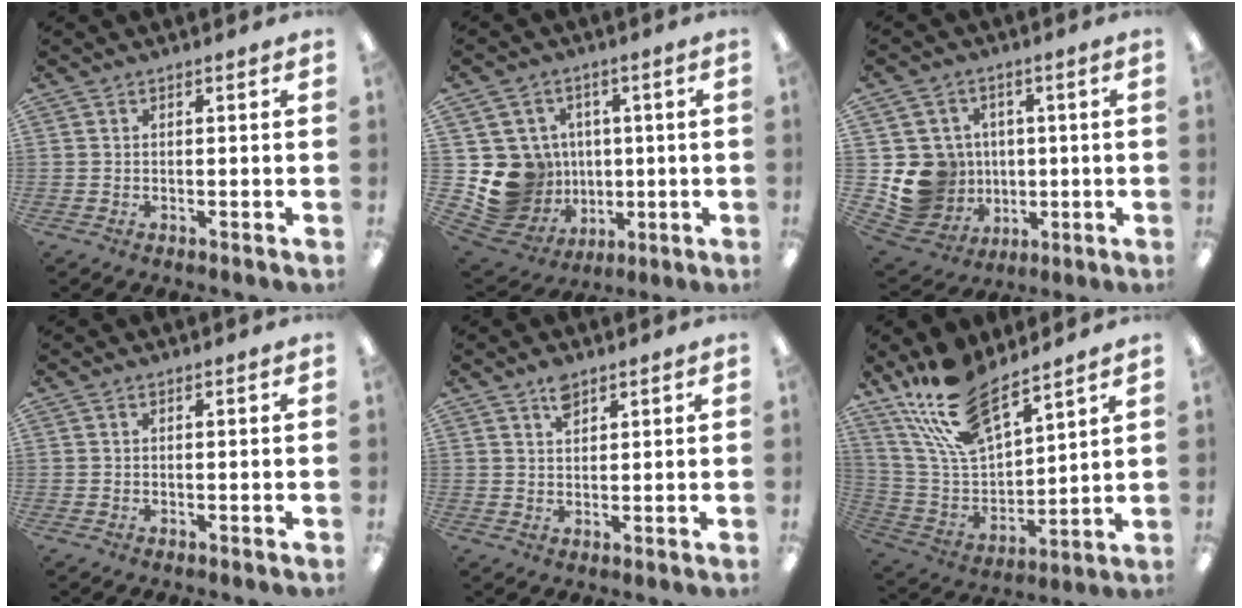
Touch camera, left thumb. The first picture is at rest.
{"total": 13.7, "force": [0.0, 13.3, 3.4], "torque": [-0.099, -0.008, 0.029]}
{"total": 12.3, "force": [-0.3, 11.9, 2.9], "torque": [-0.089, 0.005, 0.013]}
{"total": 0.0}
{"total": 3.7, "force": [2.7, 1.8, 1.8], "torque": [-0.026, -0.006, 0.047]}
{"total": 18.7, "force": [14.4, 7.4, 9.3], "torque": [-0.201, -0.074, 0.266]}